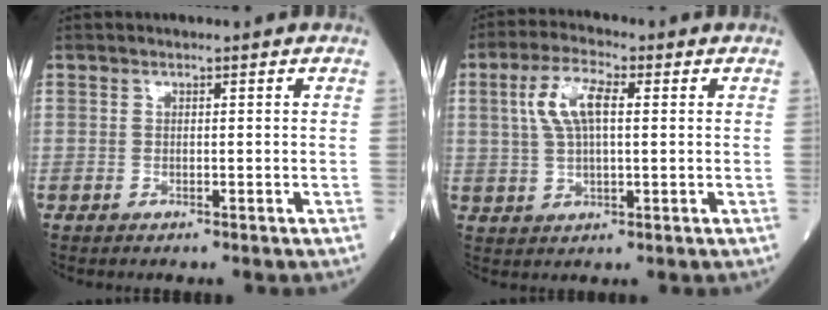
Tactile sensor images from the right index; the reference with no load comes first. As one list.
[{"total": 7.2, "force": [1.8, 2.4, 6.6], "torque": [-0.142, 0.014, 0.037]}]